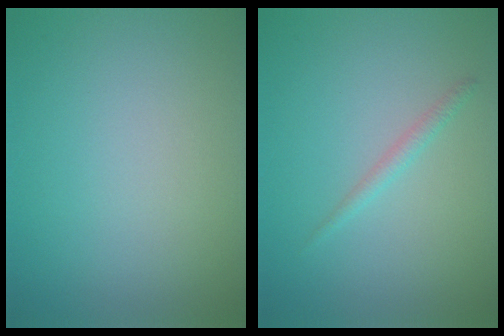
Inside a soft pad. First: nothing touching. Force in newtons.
{"total": 1.0, "press": 1.0, "slide": 0.1}